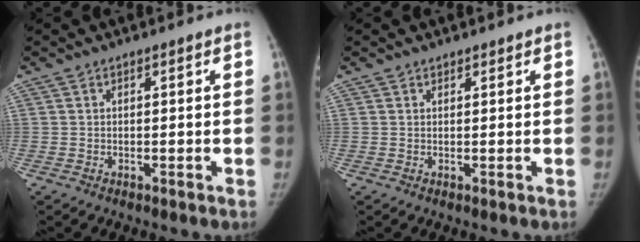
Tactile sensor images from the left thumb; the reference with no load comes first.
{"total": 0.6, "force": [0.6, 0.3, -0.1], "torque": [0.008, -0.004, 0.005]}